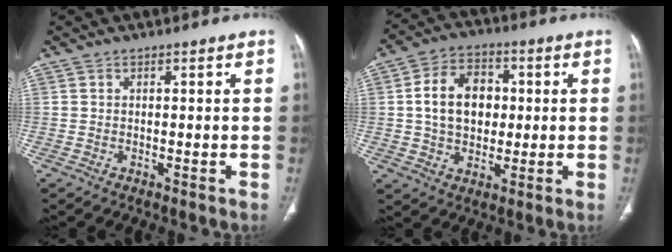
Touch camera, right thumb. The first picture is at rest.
{"total": 12.0, "force": [1.1, 8.8, 8.1], "torque": [-0.107, 0.011, 0.016]}